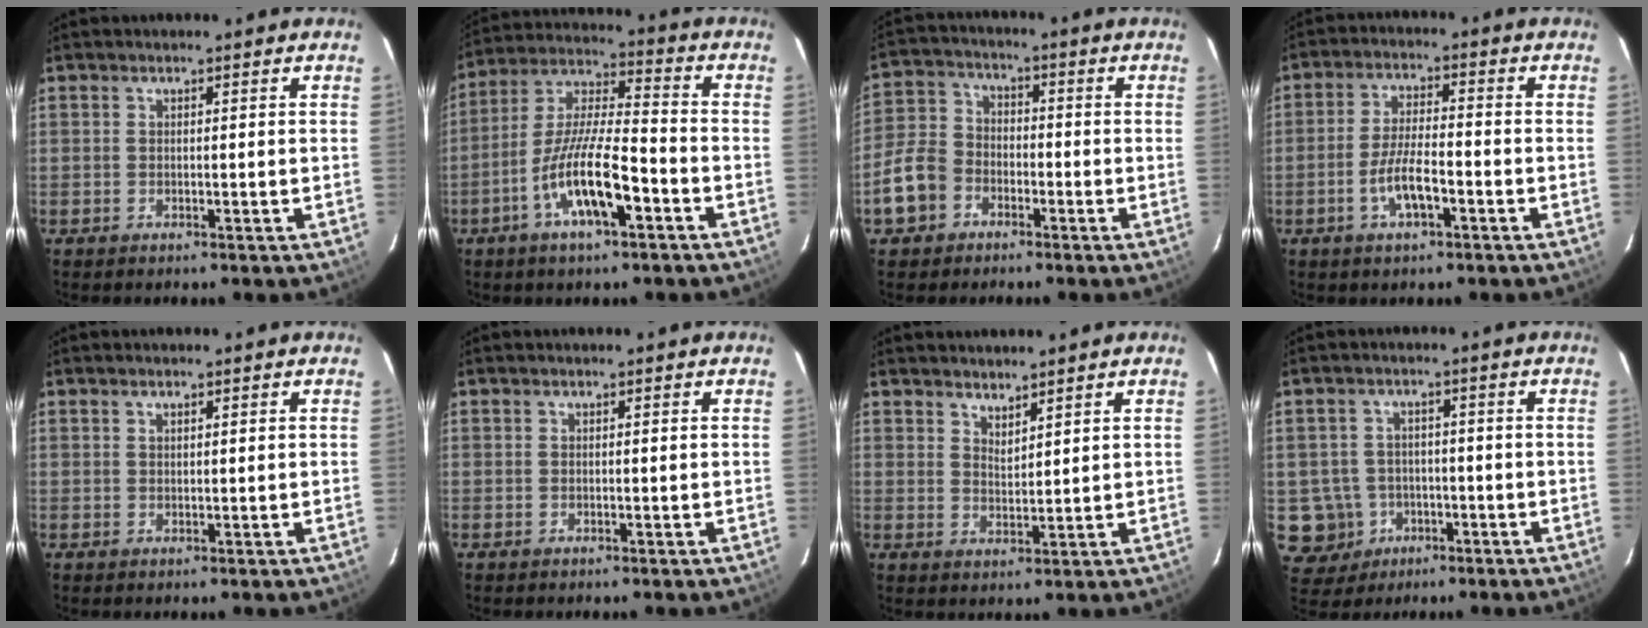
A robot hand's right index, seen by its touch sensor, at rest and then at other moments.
{"total": 13.3, "force": [-6.1, 3.1, 11.4], "torque": [-0.228, -0.006, -0.114]}
{"total": 9.3, "force": [-4.5, 7.3, 3.6], "torque": [-0.087, 0.028, -0.084]}
{"total": 6.6, "force": [-3.0, 1.7, 5.5], "torque": [-0.112, -0.001, -0.054]}
{"total": 0.7, "force": [0.6, 0.3, 0.3], "torque": [-0.005, 0.002, 0.010]}
{"total": 0.0}
{"total": 2.9, "force": [2.7, 0.7, 1.0], "torque": [-0.015, -0.001, 0.047]}
{"total": 7.6, "force": [-2.2, 7.2, 1.1], "torque": [-0.051, 0.021, -0.023]}